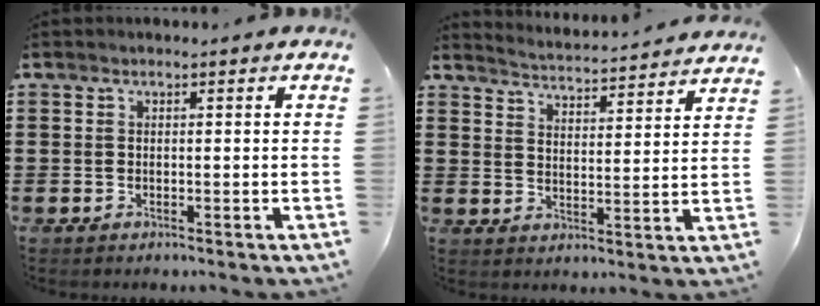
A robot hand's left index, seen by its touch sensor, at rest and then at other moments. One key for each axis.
{"total": 3.6, "fx": 3.5, "fy": -0.7, "fz": 0.0, "tx": -0.020, "ty": -0.033, "tz": 0.055}